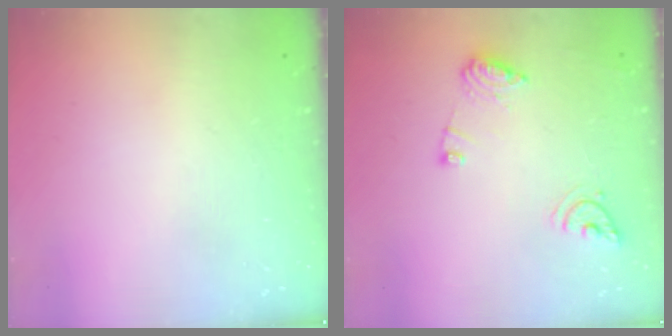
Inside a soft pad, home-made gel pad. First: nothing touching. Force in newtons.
{"total": 10.3, "press": 10.2, "slide": 1.1}